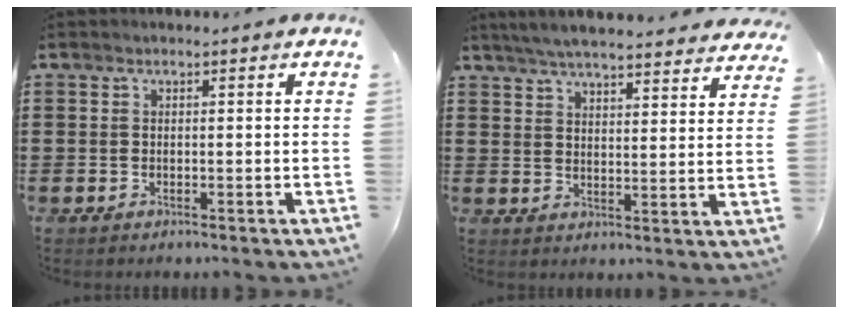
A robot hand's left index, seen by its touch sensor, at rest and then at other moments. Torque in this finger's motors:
{"motor_torque": [2.14, 0.00, 0.17, -0.04]}